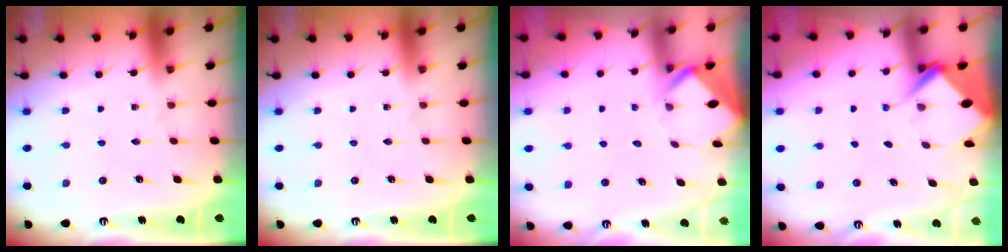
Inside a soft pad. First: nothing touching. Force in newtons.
{"total": 0.0}
{"total": 2.8, "press": 2.8, "slide": 0.2}
{"total": 4.7, "press": 4.7, "slide": 0.3}